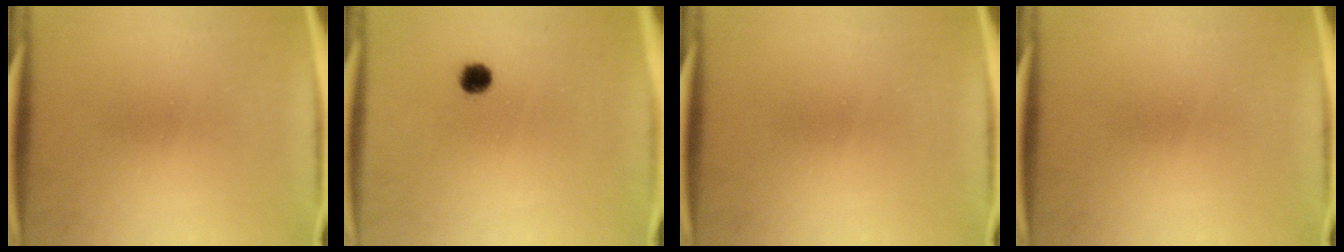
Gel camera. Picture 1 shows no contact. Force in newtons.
{"total": 2.8}
{"total": 0.0}
{"total": 0.0}